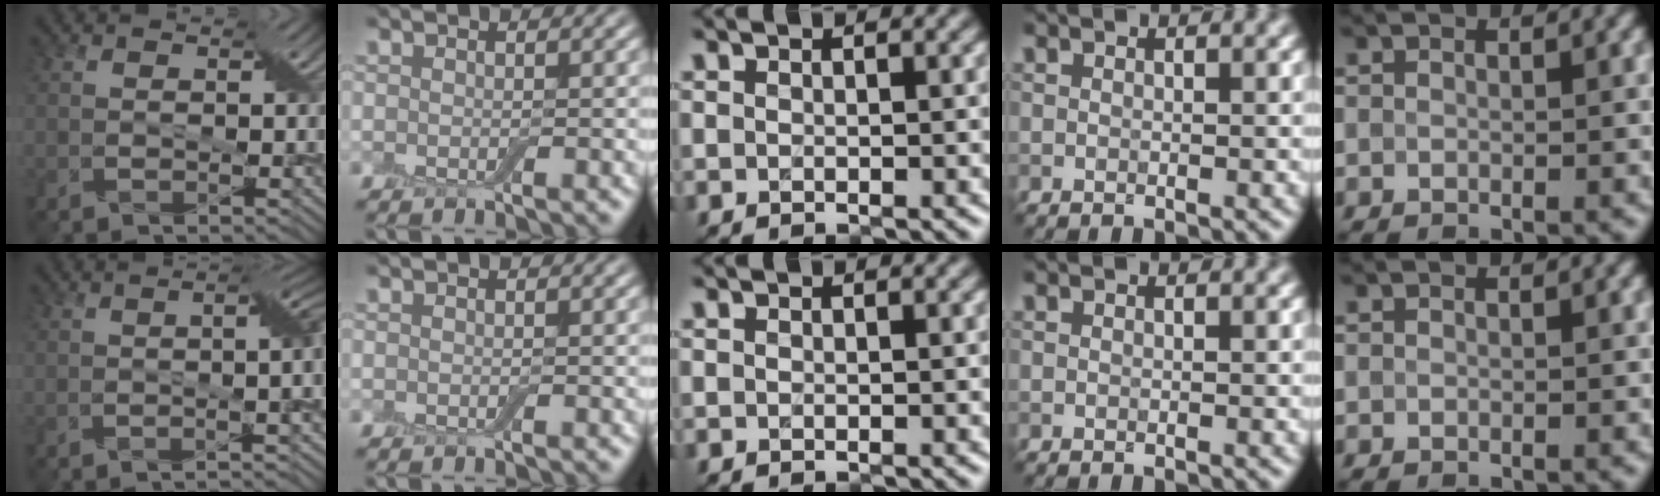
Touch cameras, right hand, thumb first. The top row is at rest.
{"thumb": {"total": 8.1, "force": [-1.4, 2.0, 7.8], "torque": [-0.082, 0.005, -0.027]}}